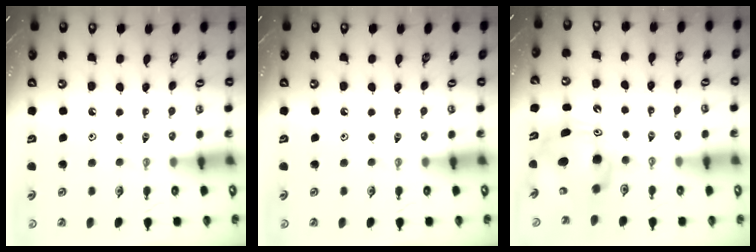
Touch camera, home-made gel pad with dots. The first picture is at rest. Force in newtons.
{"total": 0.0}
{"total": 11.5, "press": 11.2, "slide": 2.5}